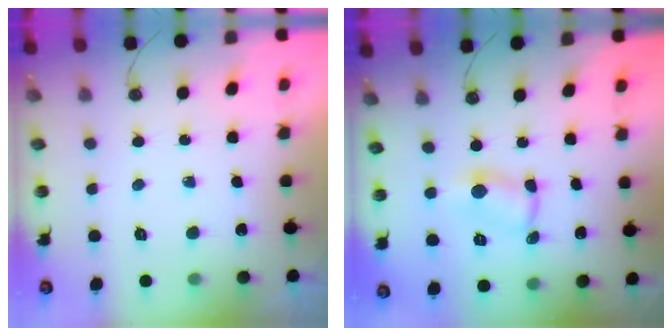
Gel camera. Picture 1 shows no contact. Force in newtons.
{"total": 1.5, "press": 1.5, "slide": 0.1}